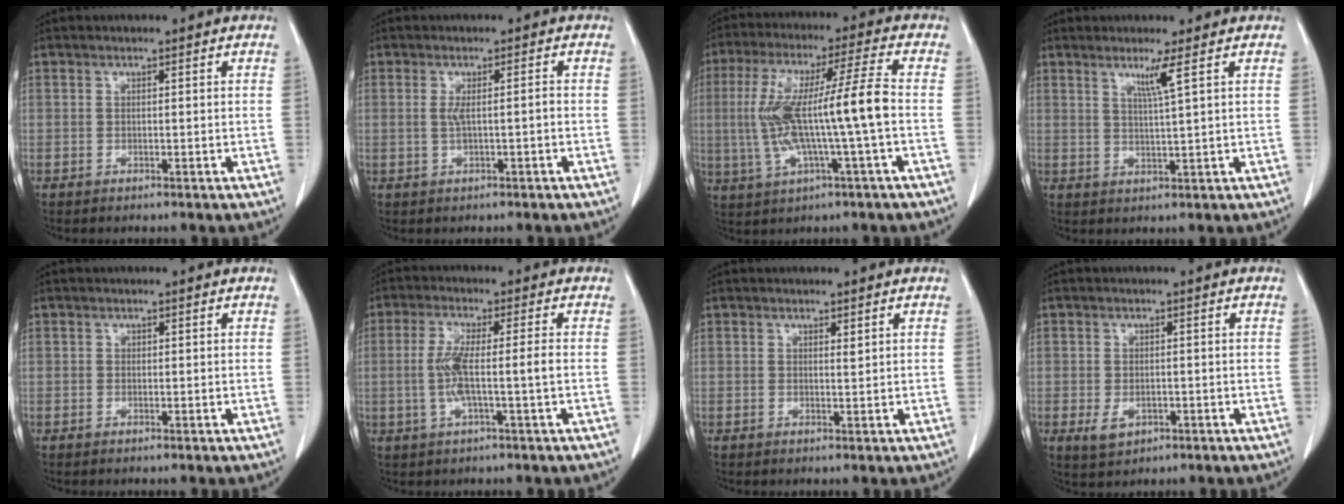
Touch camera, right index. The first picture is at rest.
{"total": 2.5, "force": [-0.2, 0.3, 2.4], "torque": [-0.047, 0.003, -0.002]}
{"total": 13.4, "force": [-1.0, 0.0, 13.3], "torque": [-0.268, 0.020, -0.018]}
{"total": 3.5, "force": [1.8, -1.4, 2.7], "torque": [-0.054, -0.011, 0.039]}
{"total": 0.0}
{"total": 6.2, "force": [-0.8, -0.1, 6.1], "torque": [-0.127, 0.002, -0.014]}
{"total": 0.6, "force": [0.5, -0.2, 0.4], "torque": [-0.010, -0.005, 0.008]}
{"total": 3.2, "force": [-1.2, 2.2, 2.0], "torque": [-0.036, -0.003, -0.007]}